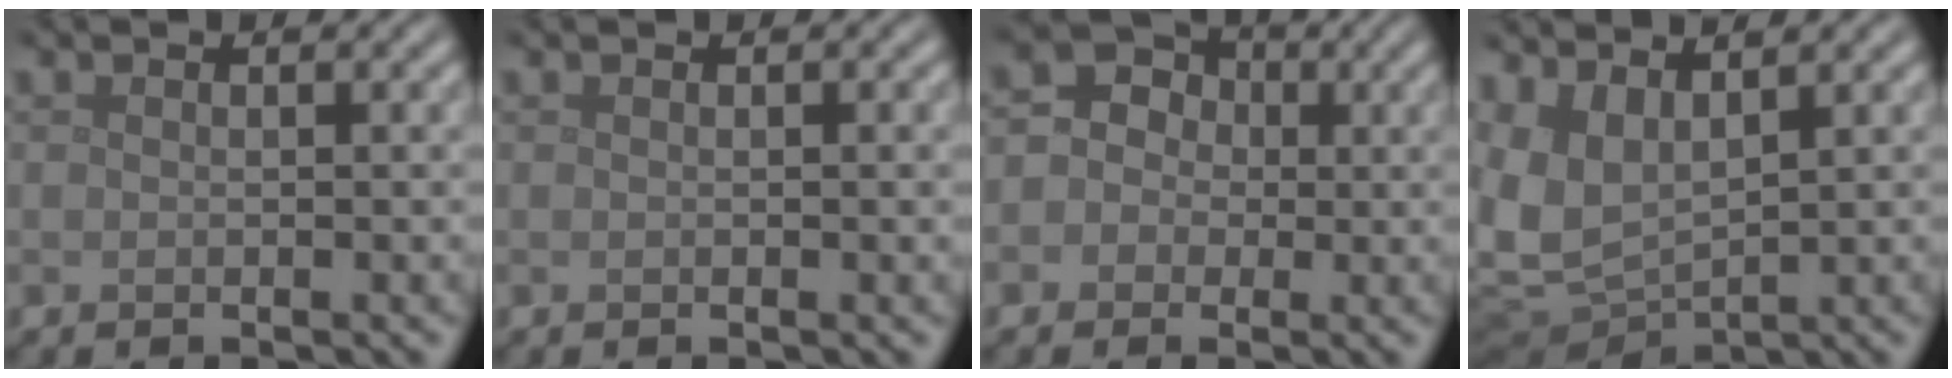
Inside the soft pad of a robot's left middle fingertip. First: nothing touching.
{"total": 0.8, "force": [0.1, 0.1, 0.8], "torque": [-0.009, 0.001, 0.001]}
{"total": 3.8, "force": [0.1, 3.5, 1.3], "torque": [-0.001, 0.016, -0.022]}
{"total": 6.0, "force": [1.6, 3.4, 4.7], "torque": [-0.120, -0.004, 0.034]}